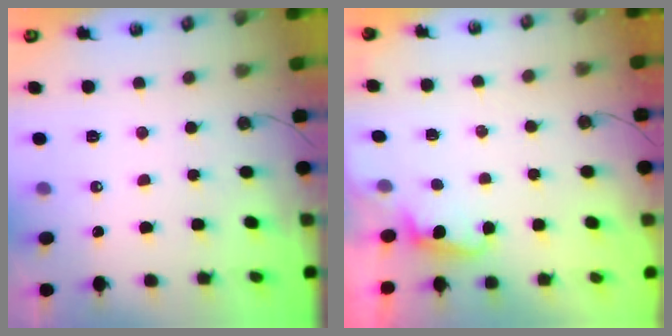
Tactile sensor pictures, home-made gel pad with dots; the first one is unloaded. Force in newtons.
{"total": 1.2, "press": 1.0, "slide": 0.7}